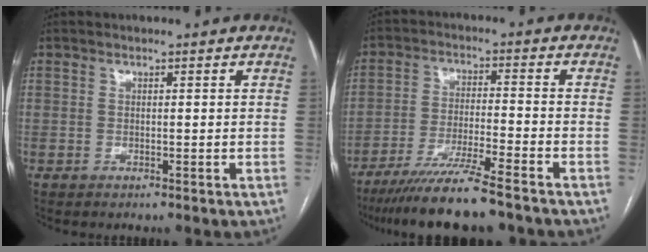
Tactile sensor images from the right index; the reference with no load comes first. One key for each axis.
{"total": 10.8, "fx": -8.7, "fy": -0.3, "fz": 6.4, "tx": -0.106, "ty": -0.033, "tz": -0.150}